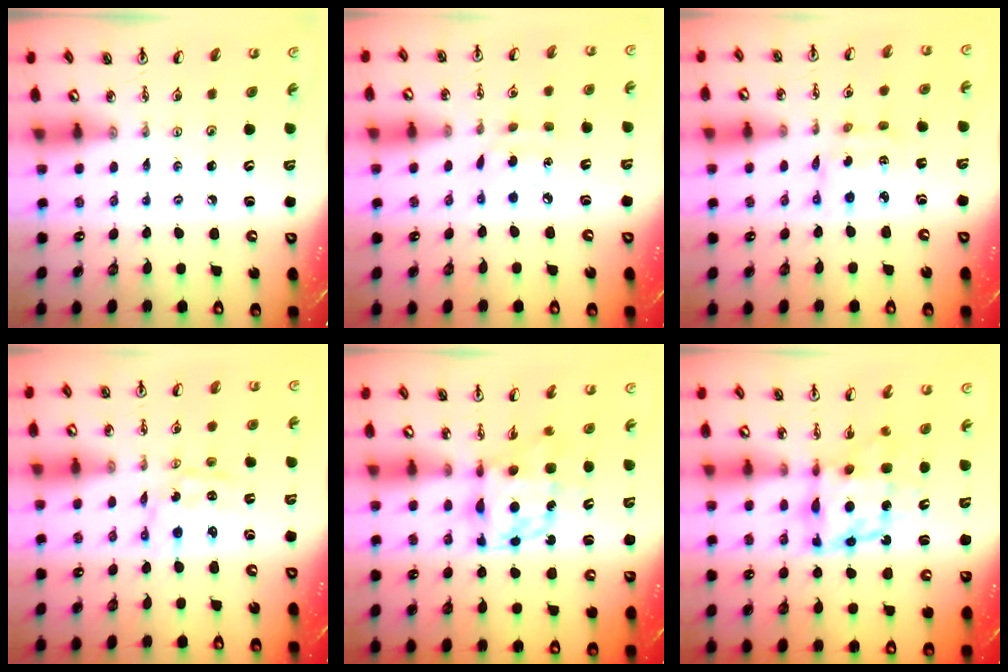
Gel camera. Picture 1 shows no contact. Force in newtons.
{"total": 4.1, "press": 4.1, "slide": 0.6}
{"total": 3.2, "press": 3.2, "slide": 0.3}
{"total": 2.7, "press": 2.7, "slide": 0.3}
{"total": 8.1, "press": 8.0, "slide": 0.6}
{"total": 9.1, "press": 9.1, "slide": 0.7}